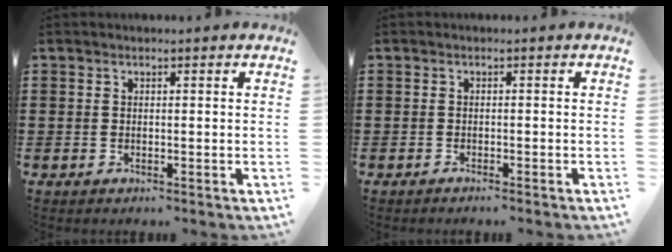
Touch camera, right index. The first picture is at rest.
{"total": 0.7, "force": [-0.7, -0.1, 0.2], "torque": [-0.004, -0.001, -0.013]}